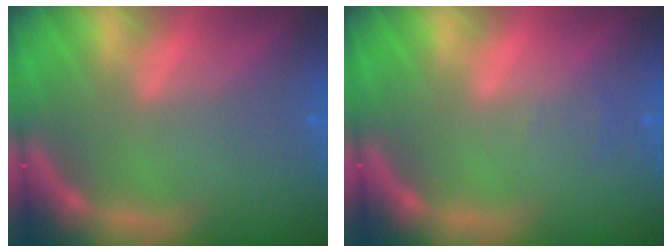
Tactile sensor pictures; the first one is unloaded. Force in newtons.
{"total": 0.9}